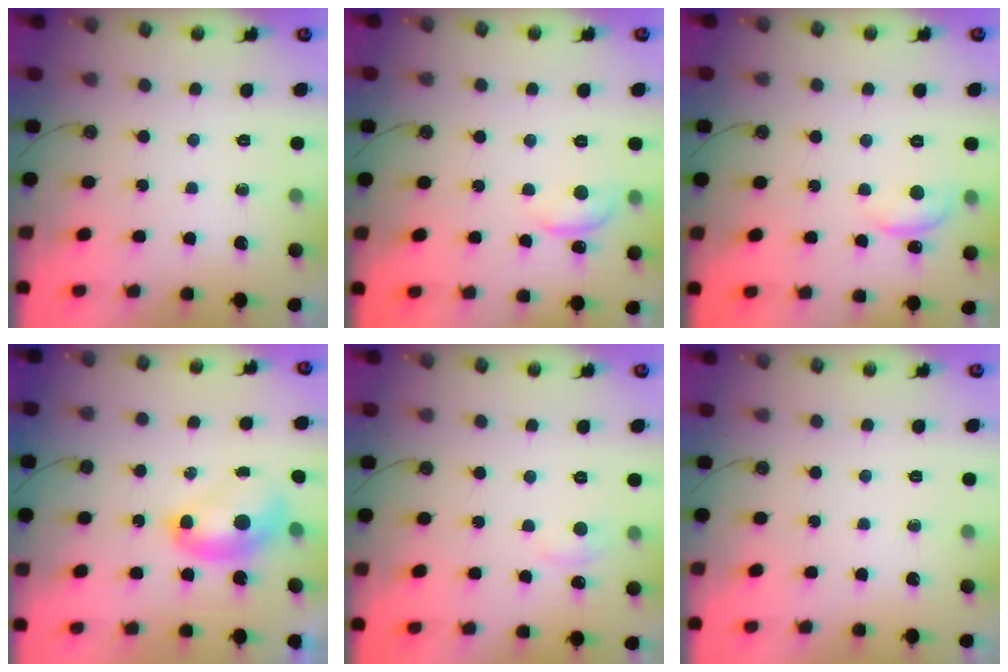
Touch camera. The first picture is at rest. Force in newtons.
{"total": 2.6, "press": 2.5, "slide": 0.7}
{"total": 2.6, "press": 2.5, "slide": 0.7}
{"total": 2.7, "press": 2.7, "slide": 0.1}
{"total": 3.7, "press": 3.6, "slide": 0.3}
{"total": 0.0}